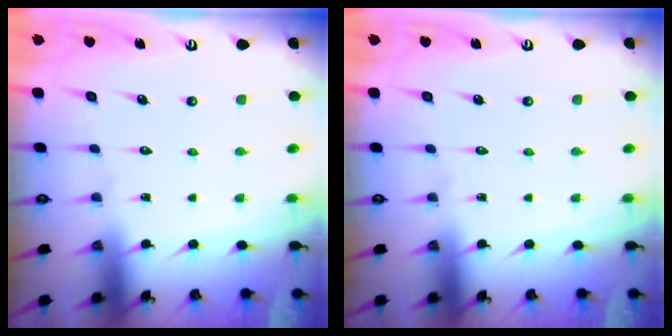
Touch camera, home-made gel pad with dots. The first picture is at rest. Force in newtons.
{"total": 0.0}